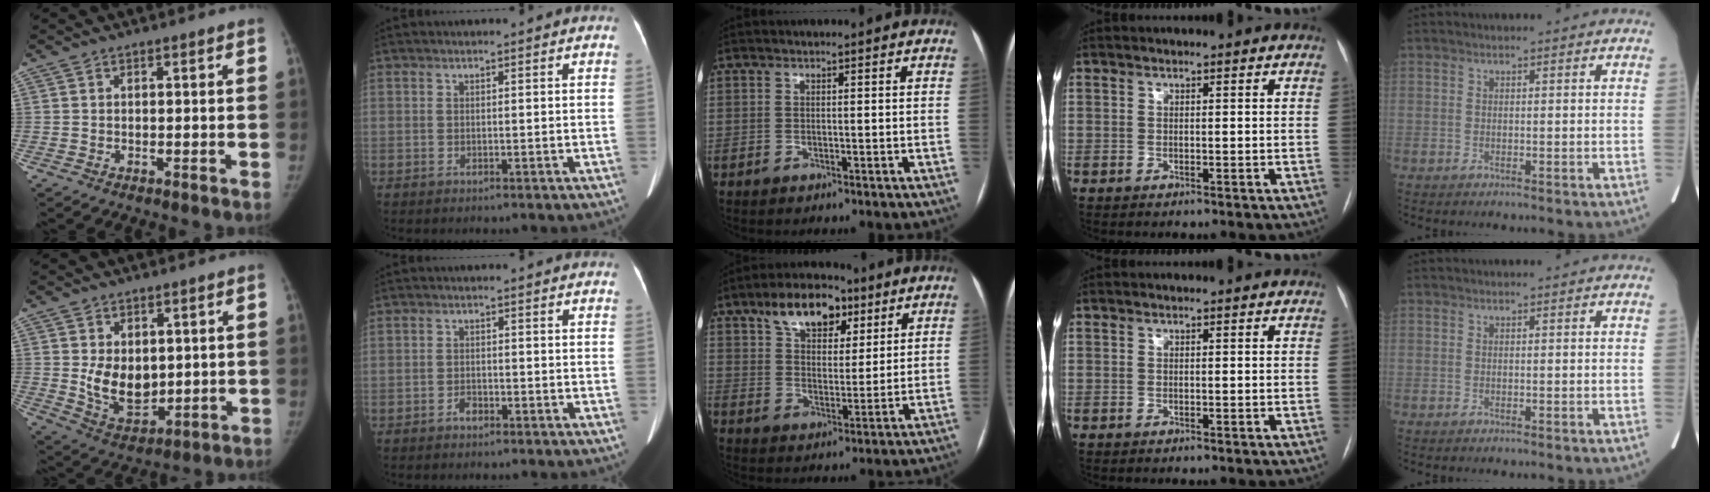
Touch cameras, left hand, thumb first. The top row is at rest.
{"thumb": {"total": 9.6, "force": [1.2, 6.4, 7.0], "torque": [-0.085, -0.025, 0.043]}, "index": {"total": 1.3, "force": [-1.0, 0.7, 0.5], "torque": [-0.008, 0.002, -0.015]}, "middle": {"total": 10.4, "force": [6.0, 5.6, 6.3], "torque": [-0.106, 0.024, 0.103]}}